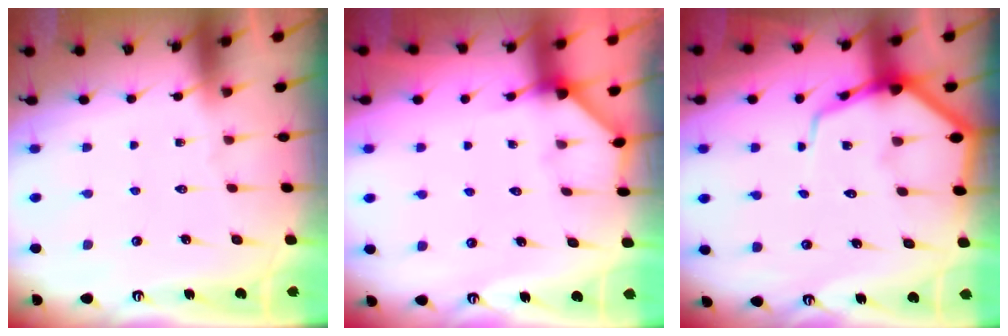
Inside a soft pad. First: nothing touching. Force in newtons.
{"total": 2.5, "press": 2.5, "slide": 0.4}
{"total": 9.5, "press": 9.4, "slide": 1.0}